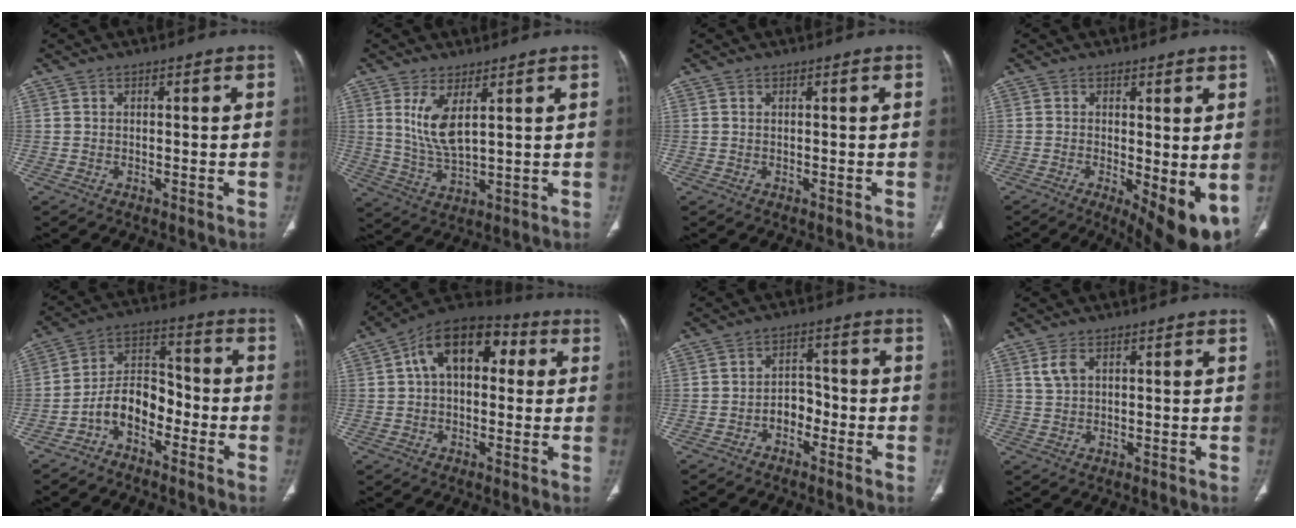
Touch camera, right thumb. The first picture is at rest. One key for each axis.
{"total": 7.6, "fx": 2.8, "fy": 2.7, "fz": 6.5, "tx": -0.130, "ty": -0.025, "tz": 0.067}
{"total": 0.0}
{"total": 9.9, "fx": -1.6, "fy": 3.3, "fz": 9.2, "tx": -0.124, "ty": -0.025, "tz": -0.014}
{"total": 9.0, "fx": -4.7, "fy": 5.5, "fz": 5.5, "tx": -0.082, "ty": 0.067, "tz": -0.096}
{"total": 14.4, "fx": 3.2, "fy": 8.9, "fz": 10.9, "tx": -0.145, "ty": 0.036, "tz": 0.039}
{"total": 4.1, "fx": -1.9, "fy": 2.9, "fz": 2.1, "tx": -0.010, "ty": 0.027, "tz": -0.039}
{"total": 2.8, "fx": 1.4, "fy": 1.6, "fz": 1.9, "tx": -0.042, "ty": 0.003, "tz": 0.034}